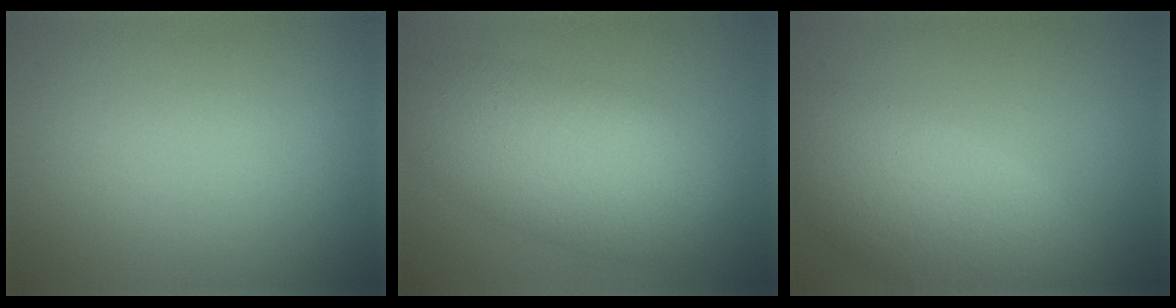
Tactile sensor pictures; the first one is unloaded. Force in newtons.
{"total": 8.2, "press": 8.2, "slide": 0.3}
{"total": 8.5, "press": 8.5, "slide": 0.7}